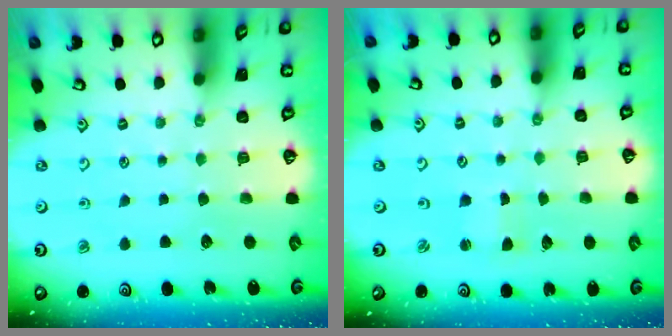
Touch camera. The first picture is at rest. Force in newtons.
{"total": 1.3, "press": 1.3, "slide": 0.1}